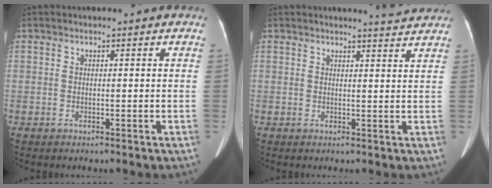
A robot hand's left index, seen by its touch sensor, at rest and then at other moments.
{"total": 3.1, "force": [3.0, -0.6, 0.4], "torque": [-0.012, -0.010, 0.032]}